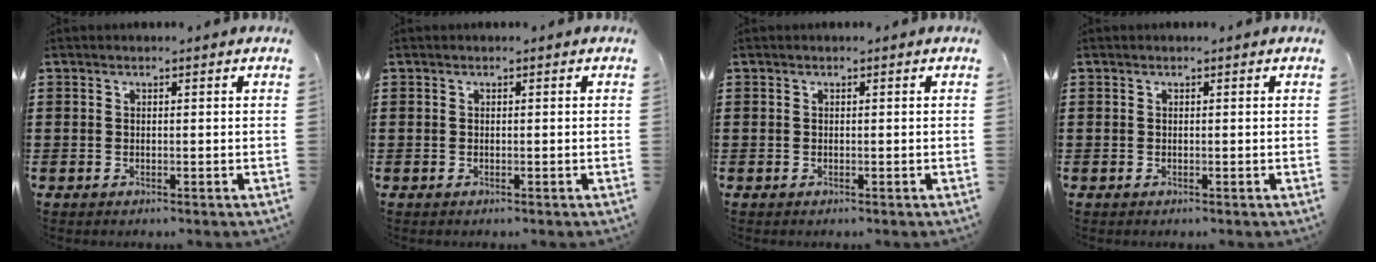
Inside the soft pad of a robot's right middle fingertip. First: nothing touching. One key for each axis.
{"total": 0.0}
{"total": 0.0}
{"total": 0.0}